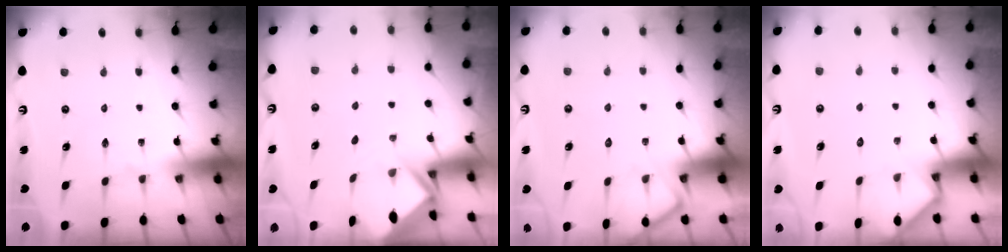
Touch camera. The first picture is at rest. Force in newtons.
{"total": 2.3, "press": 2.3, "slide": 0.1}
{"total": 5.9, "press": 5.8, "slide": 0.7}
{"total": 5.1, "press": 5.1, "slide": 0.5}